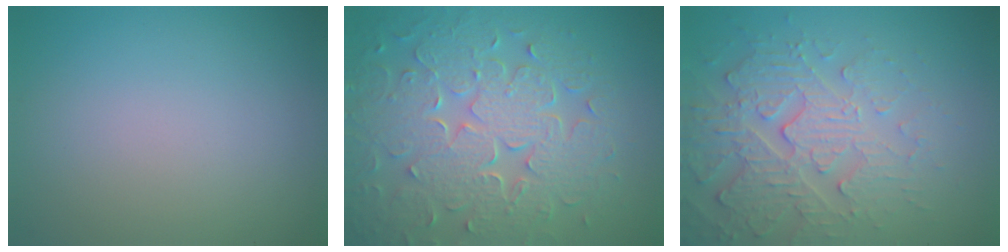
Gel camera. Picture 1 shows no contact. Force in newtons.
{"total": 9.0, "press": 6.5, "slide": 6.3}
{"total": 4.4, "press": 4.4, "slide": 0.5}